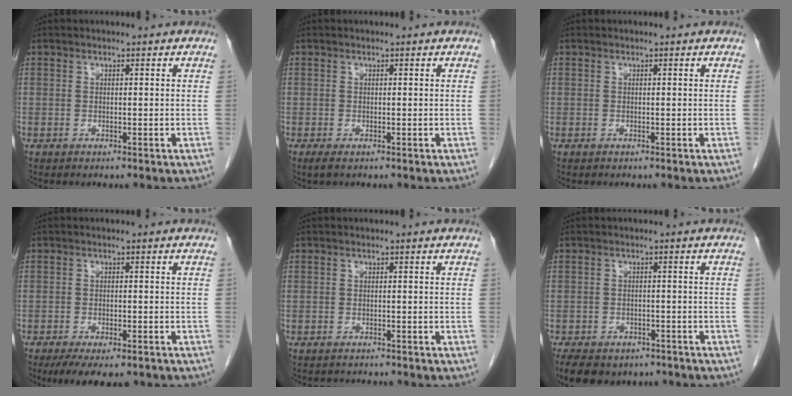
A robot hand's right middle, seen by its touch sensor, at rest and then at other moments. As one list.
[{"total": 0.9, "force": [-0.5, 0.1, 0.7], "torque": [-0.016, -0.005, -0.006]}, {"total": 0.0}, {"total": 8.4, "force": [-6.3, 2.7, 4.9], "torque": [-0.067, -0.011, -0.092]}, {"total": 1.9, "force": [-1.9, 0.3, 0.1], "torque": [-0.004, -0.007, -0.025]}, {"total": 12.2, "force": [-9.0, 6.6, 4.9], "torque": [-0.110, -0.008, -0.116]}]